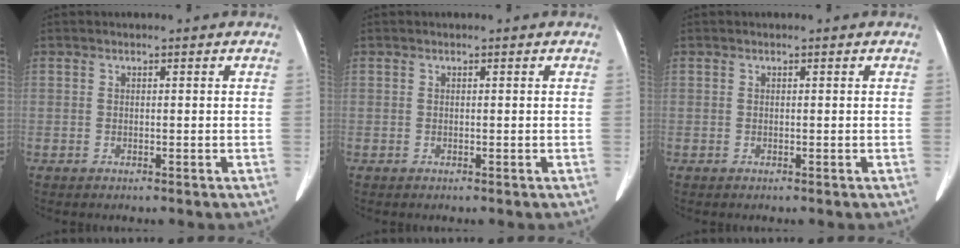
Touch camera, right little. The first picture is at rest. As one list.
[{"total": 0.0}, {"total": 0.0}]